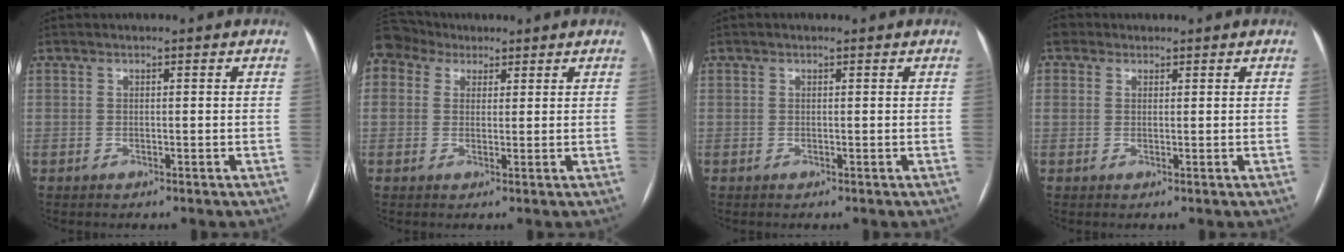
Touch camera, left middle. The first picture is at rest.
{"total": 2.8, "force": [2.4, 1.4, -0.3], "torque": [0.015, 0.021, 0.051]}
{"total": 0.0}
{"total": 0.9, "force": [-0.5, -0.3, -0.7], "torque": [0.026, -0.002, -0.009]}